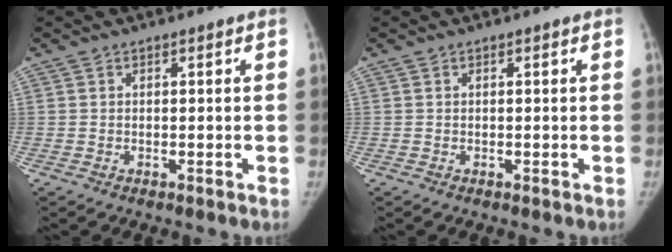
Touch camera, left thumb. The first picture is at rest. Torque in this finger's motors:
{"motor_torque": [0.00, 0.00, 0.20, 0.04, 0.00]}